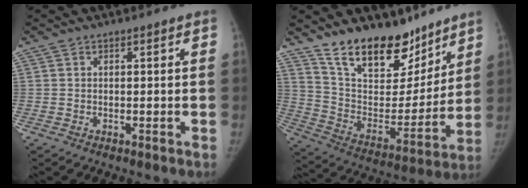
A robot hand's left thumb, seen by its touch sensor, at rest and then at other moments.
{"total": 21.6, "force": [16.1, 10.3, 10.1], "torque": [-0.119, -0.093, 0.273]}